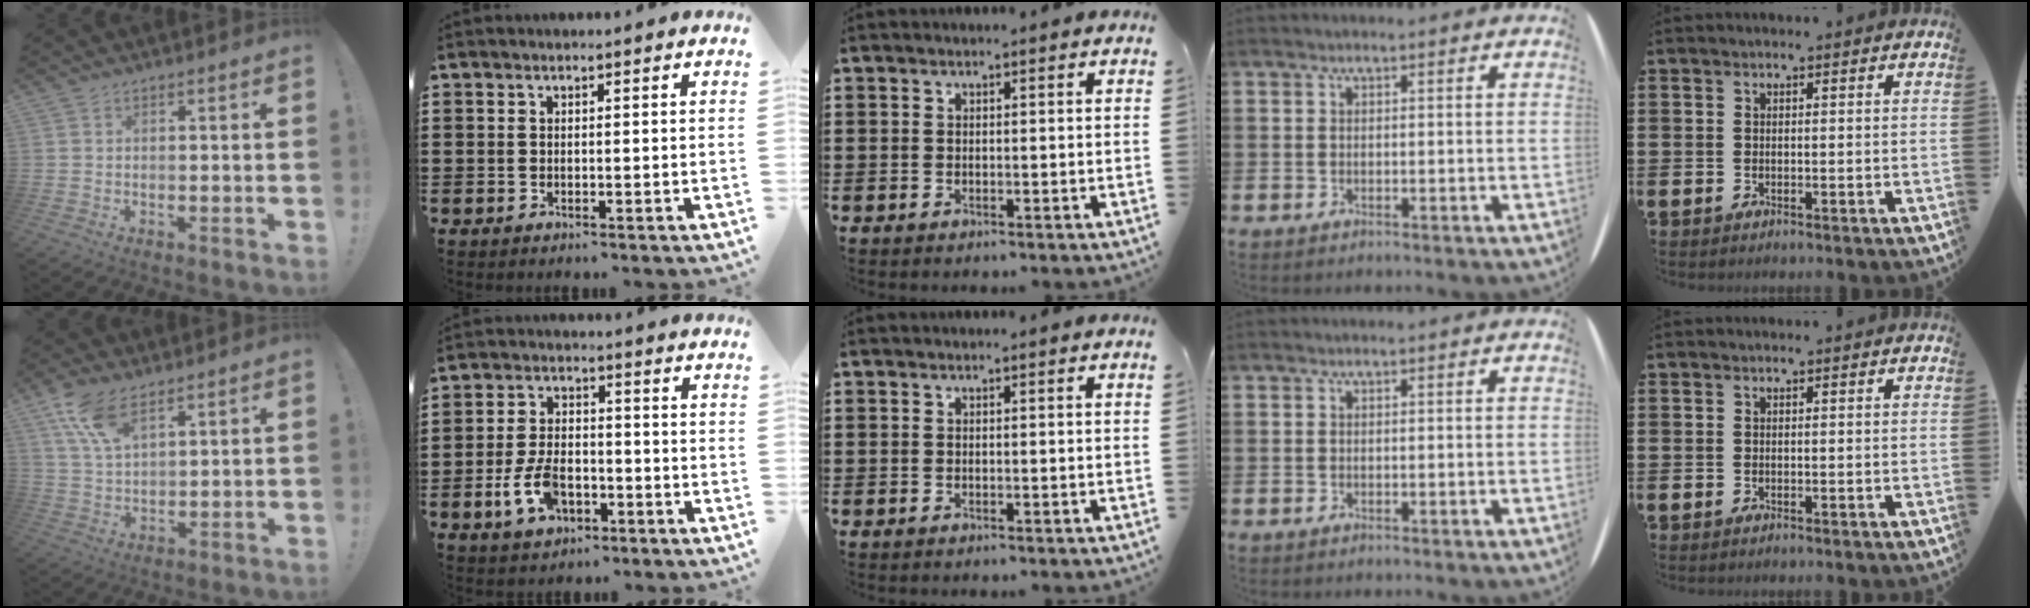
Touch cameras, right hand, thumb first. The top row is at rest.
{"thumb": {"total": 9.9, "force": [6.3, 3.9, 6.5], "torque": [-0.127, -0.021, 0.122]}, "index": {"total": 7.0, "force": [-3.1, 3.7, 5.1], "torque": [-0.116, 0.001, -0.061]}}